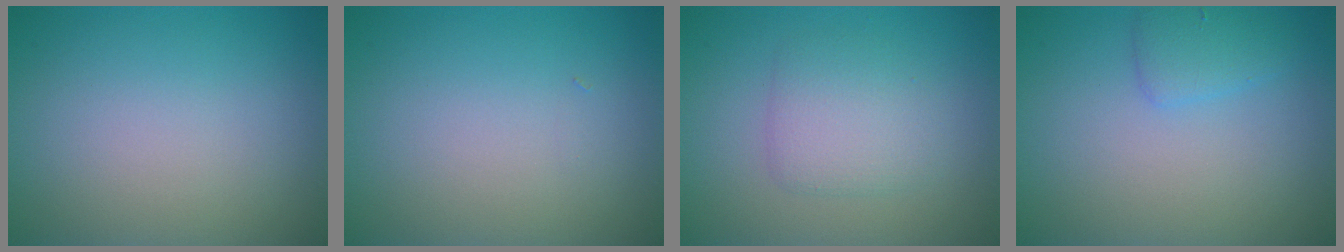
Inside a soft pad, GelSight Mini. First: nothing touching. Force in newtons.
{"total": 0.0}
{"total": 2.8, "press": 2.8, "slide": 0.1}
{"total": 1.9, "press": 1.9, "slide": 0.1}